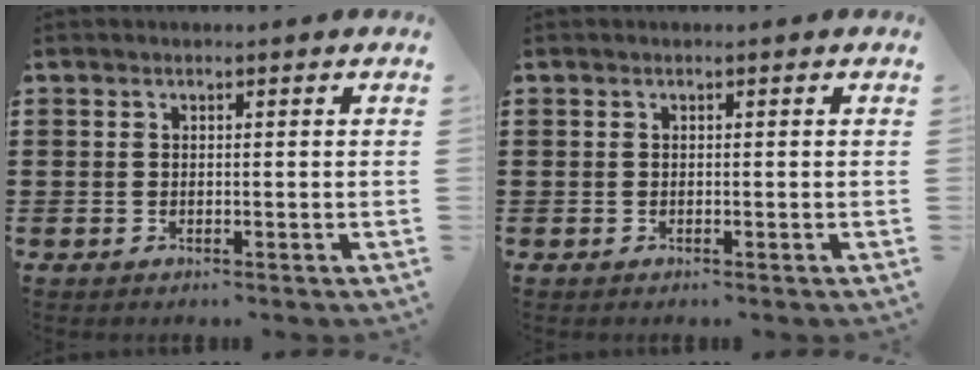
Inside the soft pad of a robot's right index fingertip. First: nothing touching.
{"total": 0.0}